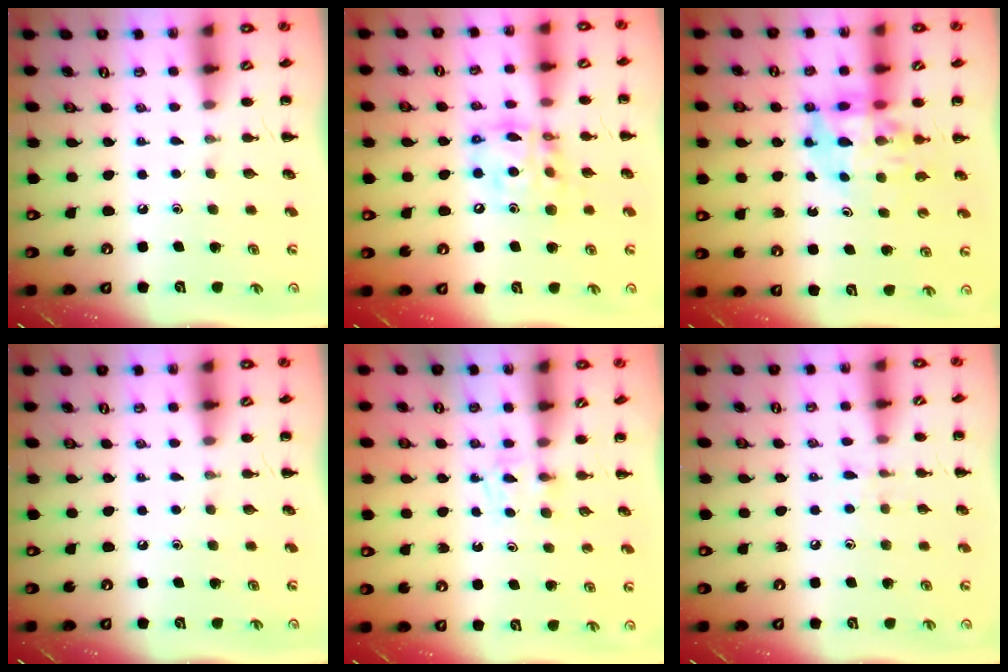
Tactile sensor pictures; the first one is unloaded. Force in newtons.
{"total": 14.6, "press": 14.2, "slide": 3.7}
{"total": 10.5, "press": 10.0, "slide": 3.1}
{"total": 0.0}
{"total": 2.5, "press": 2.2, "slide": 1.1}
{"total": 6.0, "press": 5.5, "slide": 2.3}